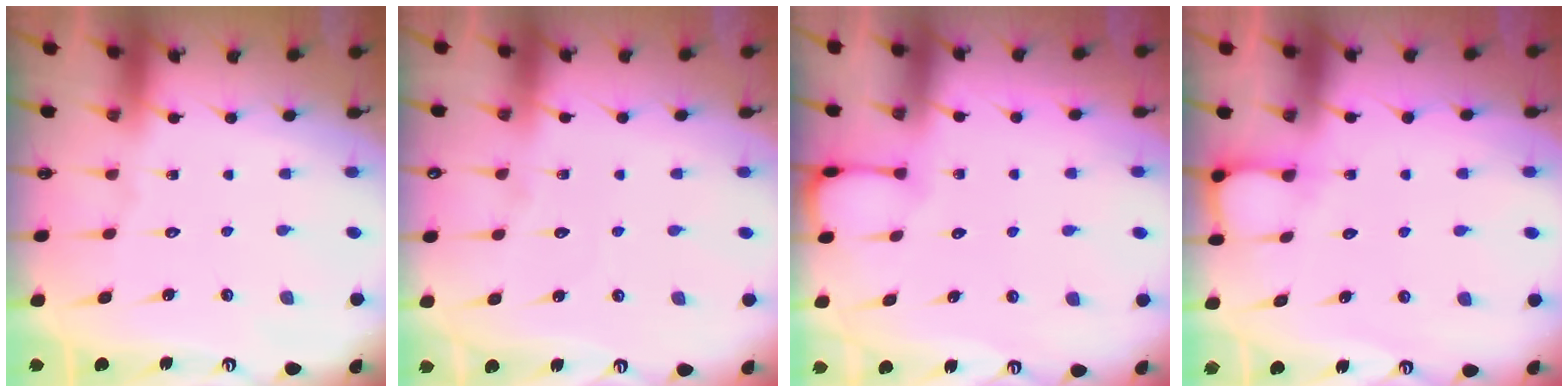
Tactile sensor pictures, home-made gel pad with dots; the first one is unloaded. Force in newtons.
{"total": 2.0, "press": 2.0, "slide": 0.2}
{"total": 2.0, "press": 2.0, "slide": 0.3}
{"total": 3.9, "press": 3.9, "slide": 0.5}